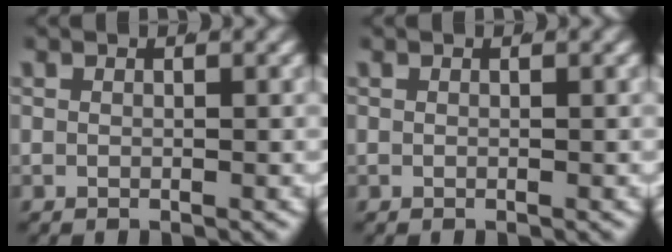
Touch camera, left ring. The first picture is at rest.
{"total": 0.0}